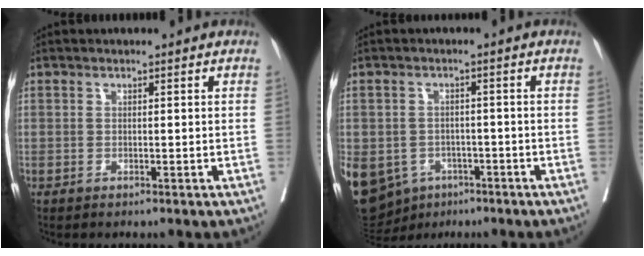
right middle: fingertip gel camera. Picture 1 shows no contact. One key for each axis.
{"total": 20.4, "fx": -8.8, "fy": 16.4, "fz": 8.3, "tx": -0.271, "ty": -0.005, "tz": -0.118}